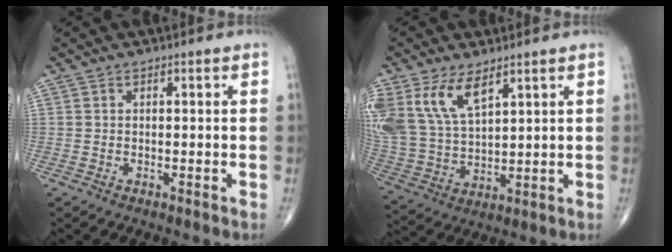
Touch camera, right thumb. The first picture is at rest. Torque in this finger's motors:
{"motor_torque": [0.16, 0.47, 1.43, 0.89, 0.17]}